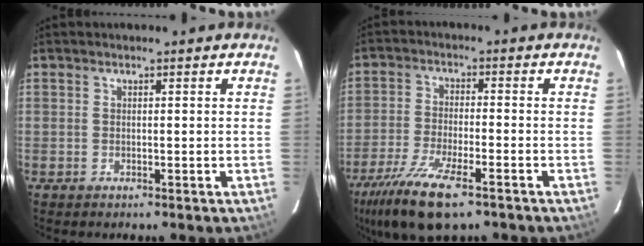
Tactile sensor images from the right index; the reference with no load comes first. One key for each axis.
{"total": 13.7, "fx": -9.0, "fy": 3.9, "fz": 9.6, "tx": -0.214, "ty": -0.038, "tz": -0.172}